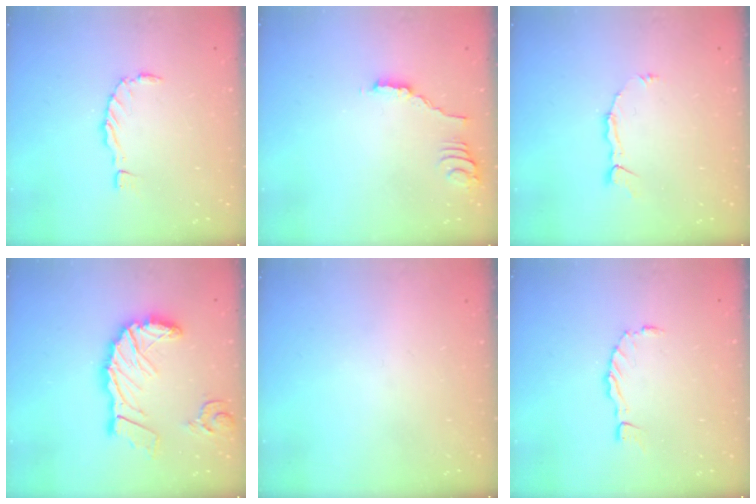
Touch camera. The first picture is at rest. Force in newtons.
{"total": 1.6, "press": 1.6, "slide": 0.4}
{"total": 3.3, "press": 3.3, "slide": 0.2}
{"total": 19.1, "press": 19.0, "slide": 2.5}
{"total": 0.0}
{"total": 0.0}